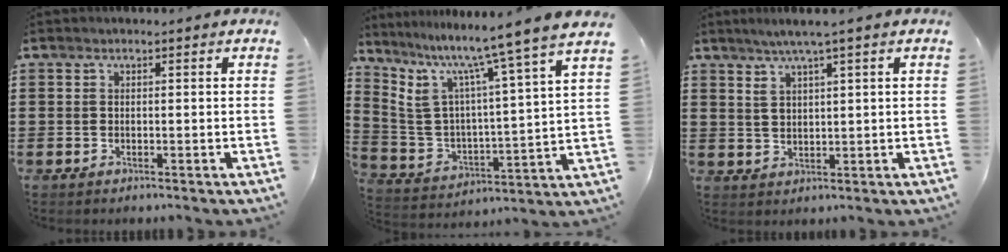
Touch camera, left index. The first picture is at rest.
{"total": 8.9, "force": [7.4, -0.7, 4.9], "torque": [-0.132, -0.071, 0.111]}
{"total": 3.2, "force": [1.7, 0.4, 2.7], "torque": [-0.054, 0.003, 0.029]}